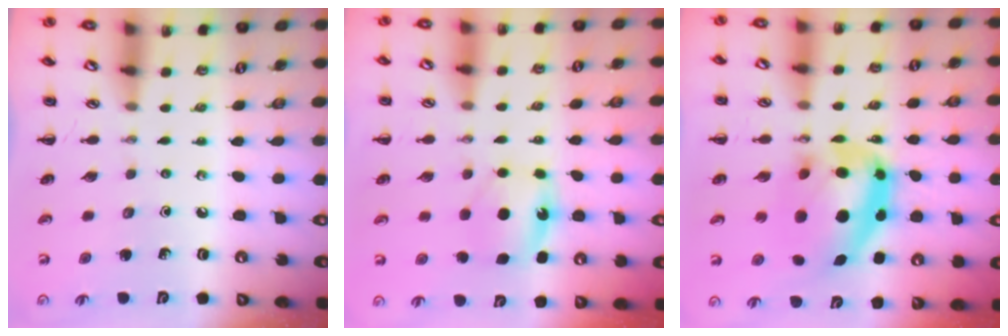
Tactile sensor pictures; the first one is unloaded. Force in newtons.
{"total": 5.3, "press": 5.2, "slide": 1.2}
{"total": 12.8, "press": 12.4, "slide": 3.1}